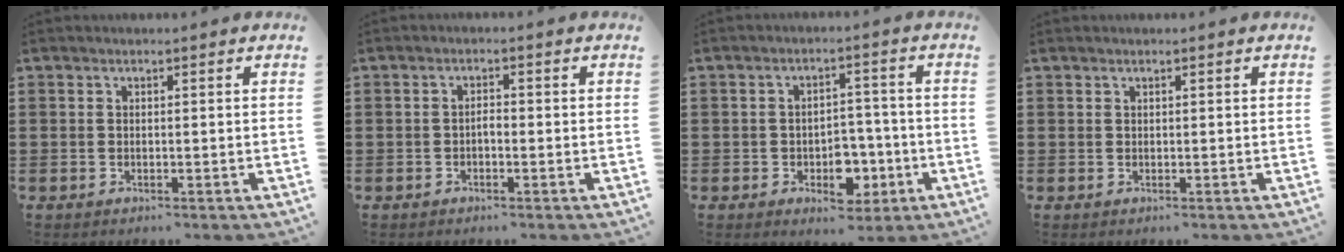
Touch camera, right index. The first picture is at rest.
{"total": 1.4, "force": [-0.5, 0.5, 1.2], "torque": [-0.024, 0.000, -0.009]}
{"total": 6.0, "force": [-2.5, 3.8, 3.8], "torque": [-0.049, 0.006, -0.048]}
{"total": 0.0}